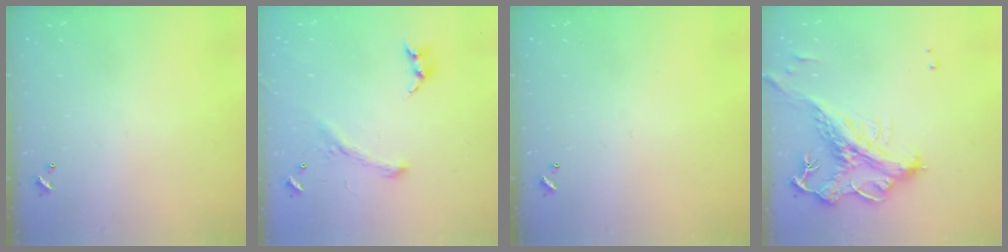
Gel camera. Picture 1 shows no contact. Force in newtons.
{"total": 1.1, "press": 0.6, "slide": 1.0}
{"total": 0.0}
{"total": 5.5, "press": 5.2, "slide": 1.6}